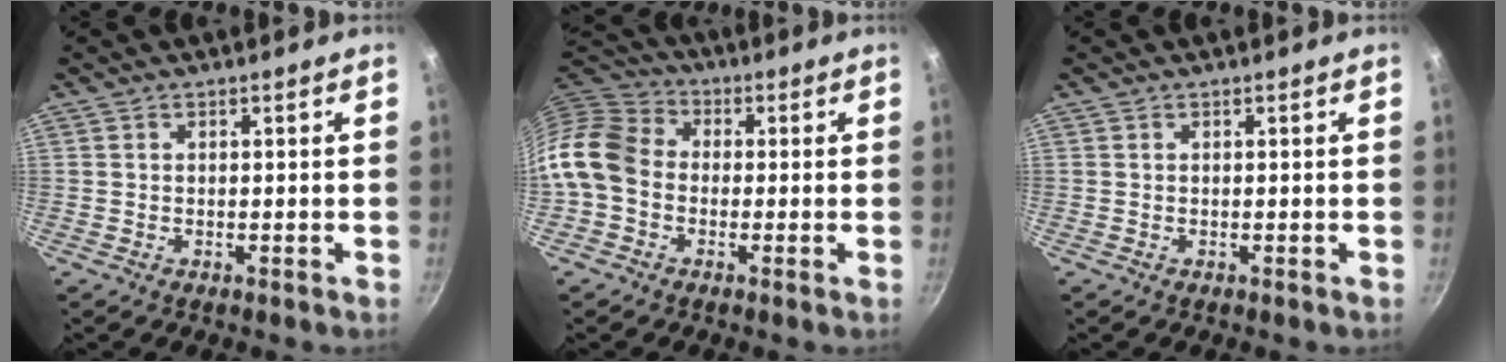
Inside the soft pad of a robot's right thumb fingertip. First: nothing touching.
{"total": 11.5, "force": [-2.0, 9.0, 6.8], "torque": [-0.113, 0.031, -0.062]}
{"total": 0.0}